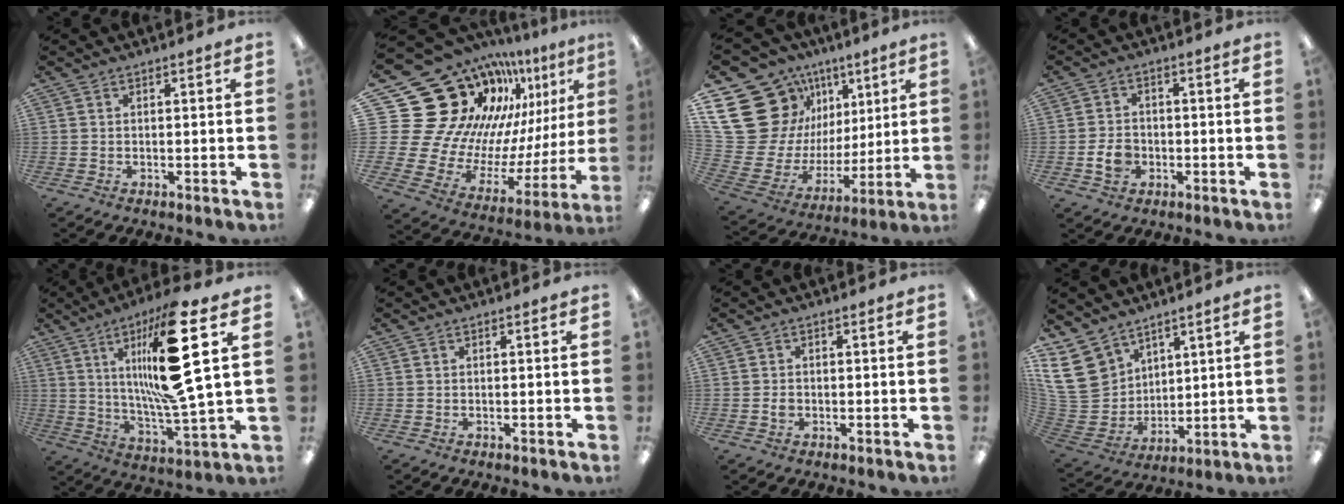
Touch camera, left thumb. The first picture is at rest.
{"total": 26.2, "force": [15.1, 17.9, 11.8], "torque": [-0.209, -0.158, 0.327]}
{"total": 24.1, "force": [10.8, 19.3, 9.6], "torque": [-0.178, -0.075, 0.241]}
{"total": 5.4, "force": [-1.5, 4.2, 2.9], "torque": [-0.061, 0.007, -0.026]}
{"total": 22.0, "force": [6.9, 4.8, 20.4], "torque": [-0.369, -0.018, 0.092]}
{"total": 0.0}
{"total": 1.6, "force": [-0.4, 1.4, 0.7], "torque": [-0.013, 0.003, -0.008]}
{"total": 14.8, "force": [8.1, 11.3, 4.8], "torque": [-0.132, -0.042, 0.165]}